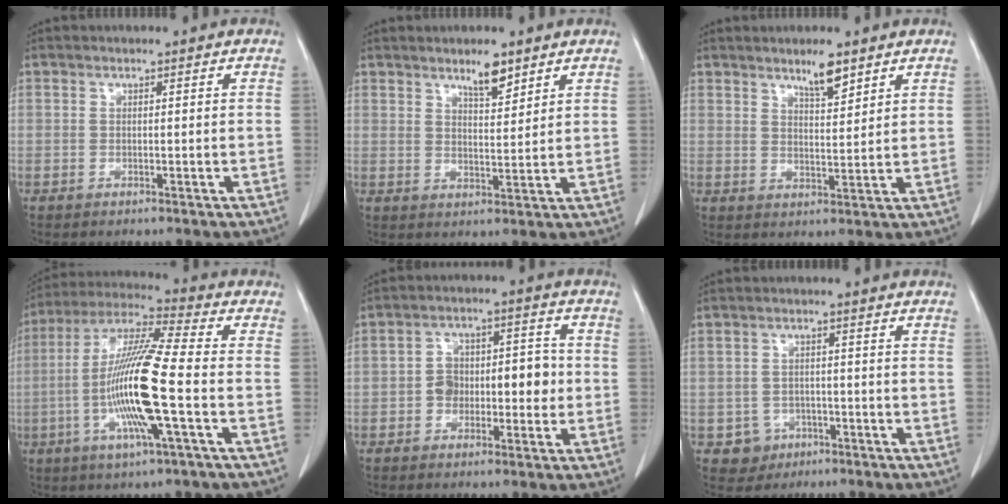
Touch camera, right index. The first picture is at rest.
{"total": 4.4, "force": [3.3, 1.0, 2.6], "torque": [-0.047, -0.003, 0.058]}
{"total": 4.4, "force": [3.3, 0.8, 2.7], "torque": [-0.049, -0.003, 0.059]}
{"total": 15.8, "force": [-3.3, 0.4, 15.5], "torque": [-0.310, -0.007, -0.072]}
{"total": 7.9, "force": [-1.1, 4.6, 6.3], "torque": [-0.097, 0.039, -0.014]}
{"total": 4.0, "force": [-1.8, 3.5, 0.3], "torque": [0.001, 0.013, -0.021]}